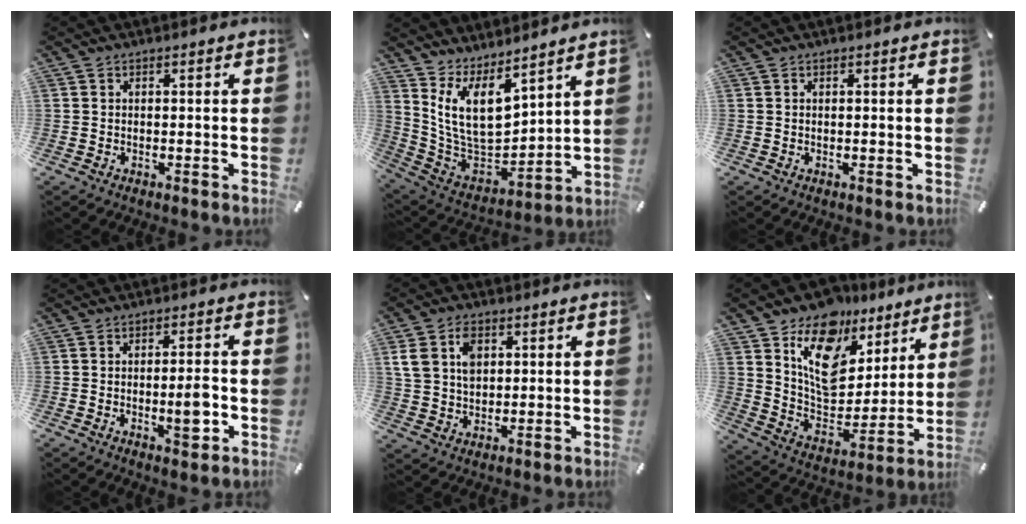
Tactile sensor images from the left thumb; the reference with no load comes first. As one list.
[{"total": 14.5, "force": [7.8, 8.2, 9.1], "torque": [-0.198, -0.061, 0.151]}, {"total": 0.0}, {"total": 6.4, "force": [-1.4, 2.2, 5.9], "torque": [-0.086, 0.005, -0.020]}, {"total": 8.1, "force": [2.8, 6.1, 4.6], "torque": [-0.103, 0.003, 0.047]}, {"total": 14.7, "force": [8.7, 10.1, 6.0], "torque": [-0.092, -0.070, 0.158]}]